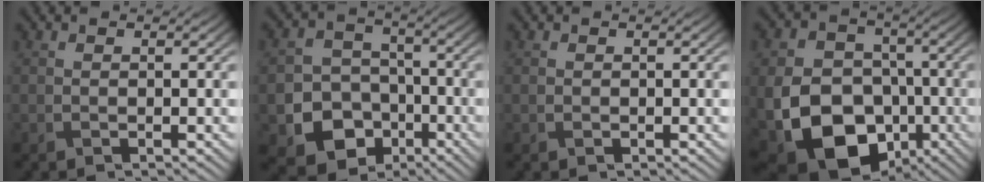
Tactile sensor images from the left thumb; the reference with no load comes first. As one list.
[{"total": 11.0, "force": [-4.7, 8.9, 4.3], "torque": [-0.096, -0.043, -0.098]}, {"total": 0.0}, {"total": 17.1, "force": [-5.7, 12.7, 10.0], "torque": [-0.217, -0.049, -0.096]}]